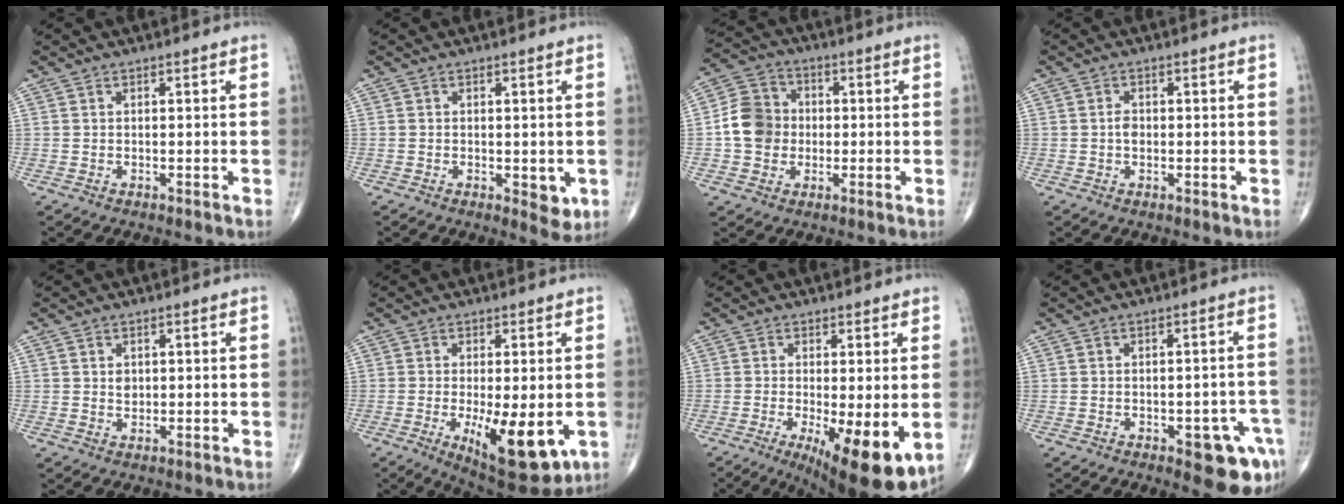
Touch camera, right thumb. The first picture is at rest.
{"total": 3.8, "force": [-0.8, 2.0, 3.1], "torque": [-0.025, -0.007, -0.009]}
{"total": 9.4, "force": [-0.7, 8.3, 4.3], "torque": [-0.057, 0.022, -0.023]}
{"total": 1.6, "force": [-0.2, 1.2, 1.2], "torque": [-0.015, 0.003, -0.006]}
{"total": 1.6, "force": [0.3, 1.3, 1.0], "torque": [-0.008, -0.001, 0.007]}
{"total": 13.5, "force": [-3.5, 4.9, 12.1], "torque": [-0.174, -0.025, -0.039]}
{"total": 13.0, "force": [-3.7, 3.7, 11.9], "torque": [-0.162, -0.024, -0.047]}
{"total": 9.6, "force": [-4.4, 3.7, 7.7], "torque": [-0.066, 0.021, -0.048]}